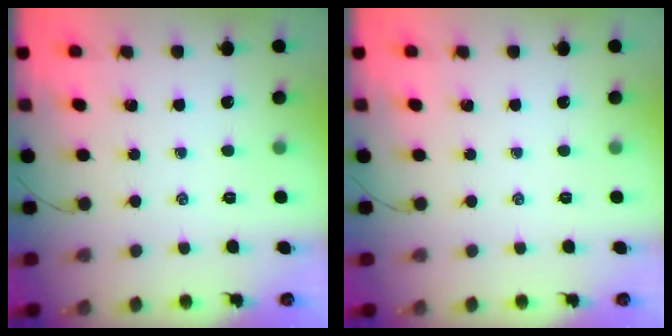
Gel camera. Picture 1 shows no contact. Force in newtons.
{"total": 0.0}